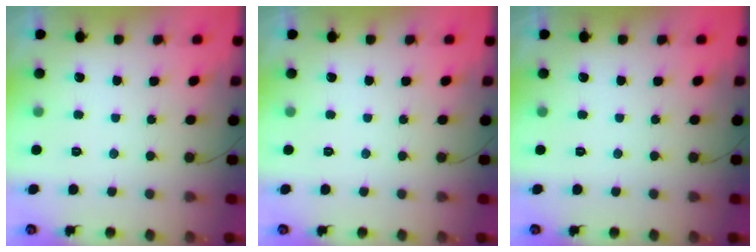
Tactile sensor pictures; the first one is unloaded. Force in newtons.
{"total": 0.0}
{"total": 0.0}